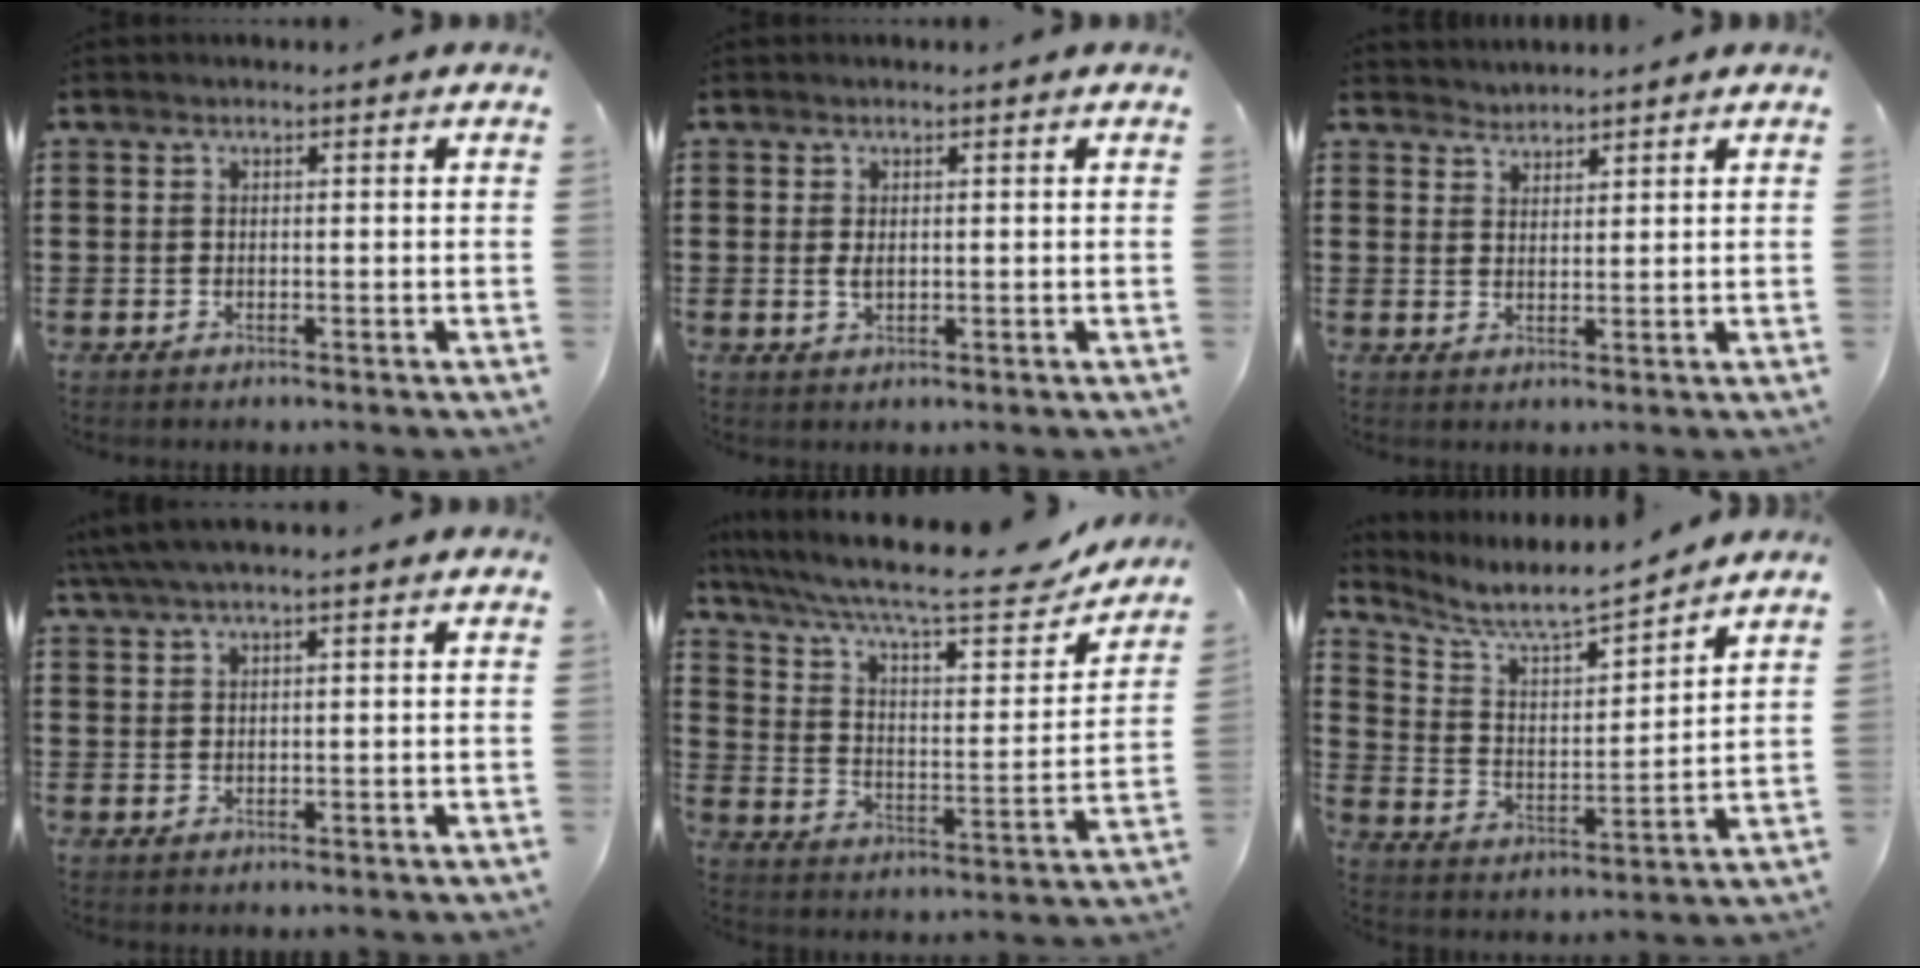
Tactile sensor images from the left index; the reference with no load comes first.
{"total": 1.5, "force": [0.2, 0.7, 1.3], "torque": [-0.035, 0.000, 0.002]}
{"total": 1.9, "force": [1.9, 0.1, -0.6], "torque": [0.006, 0.000, 0.038]}
{"total": 2.7, "force": [1.6, 0.1, 2.1], "torque": [-0.043, 0.002, 0.030]}
{"total": 10.8, "force": [8.7, 1.5, 6.2], "torque": [-0.137, -0.054, 0.141]}
{"total": 6.6, "force": [6.0, 0.5, 2.7], "torque": [-0.080, -0.045, 0.096]}